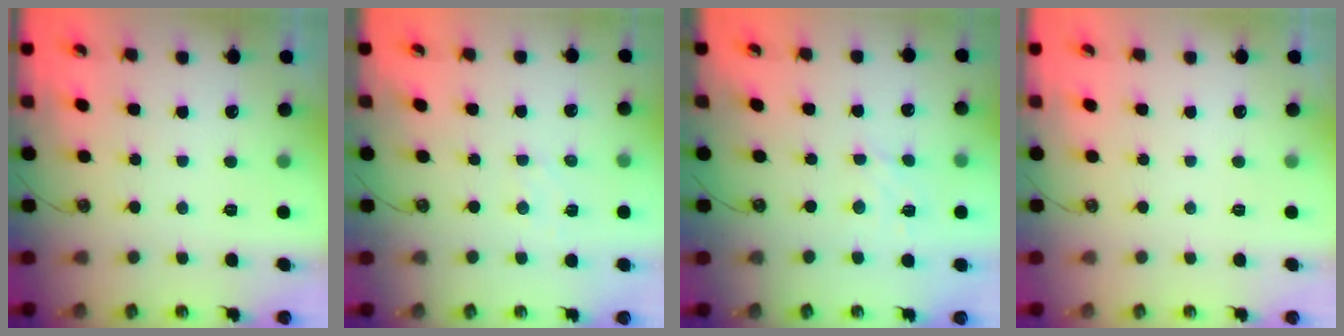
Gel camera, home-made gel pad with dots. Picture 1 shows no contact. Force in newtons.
{"total": 5.0, "press": 4.9, "slide": 0.5}
{"total": 3.9, "press": 3.9, "slide": 0.5}
{"total": 0.0}